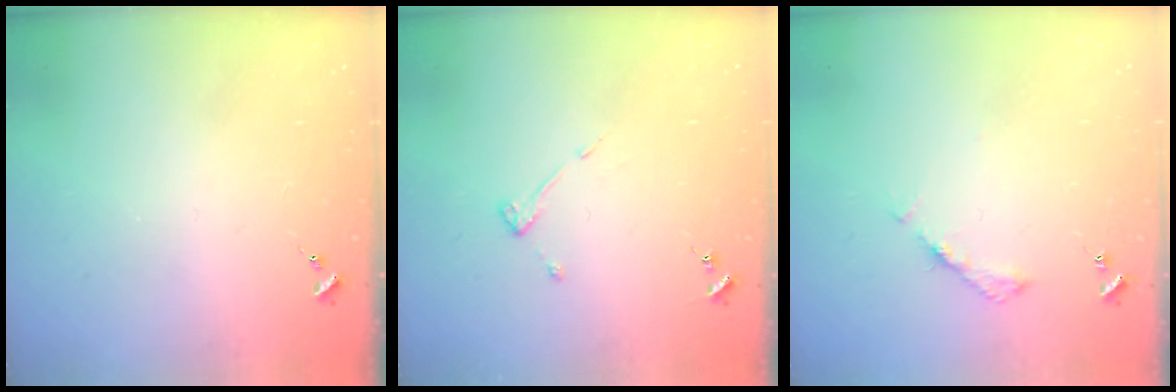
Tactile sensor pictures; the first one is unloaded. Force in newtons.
{"total": 4.3, "press": 4.3, "slide": 0.4}
{"total": 5.3, "press": 5.3, "slide": 0.5}